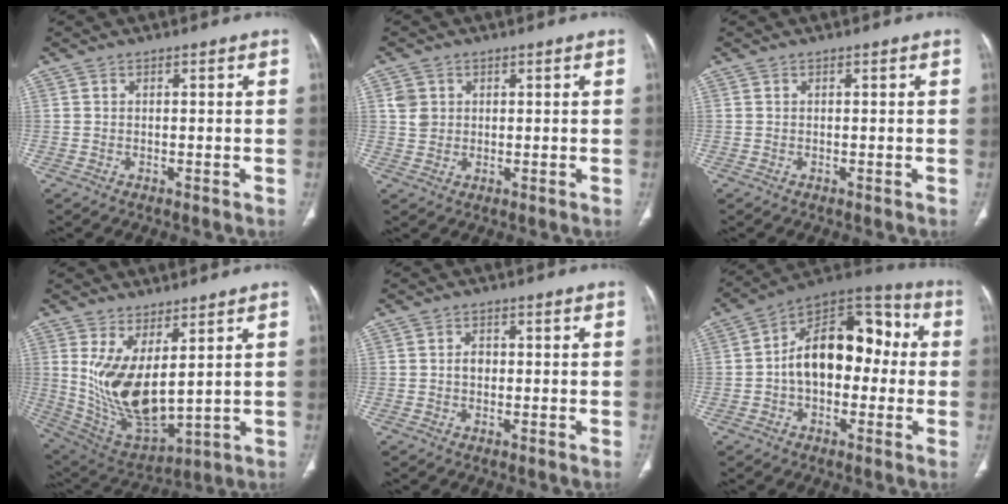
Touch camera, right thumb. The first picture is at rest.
{"total": 3.2, "force": [1.0, 2.8, 1.1], "torque": [-0.005, -0.003, 0.023]}
{"total": 0.0}
{"total": 14.3, "force": [3.7, 6.4, 12.3], "torque": [-0.228, -0.034, 0.100]}
{"total": 1.9, "force": [0.0, 1.5, 1.2], "torque": [-0.013, 0.005, -0.003]}
{"total": 17.8, "force": [0.0, 11.3, 13.8], "torque": [-0.177, 0.054, -0.012]}